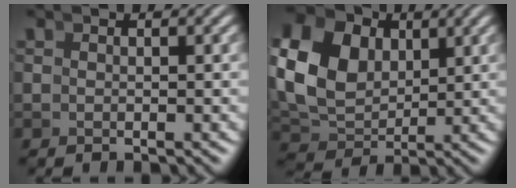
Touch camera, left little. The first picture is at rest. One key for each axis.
{"total": 13.3, "fx": 3.3, "fy": 10.9, "fz": 6.8, "tx": -0.139, "ty": 0.005, "tz": 0.041}